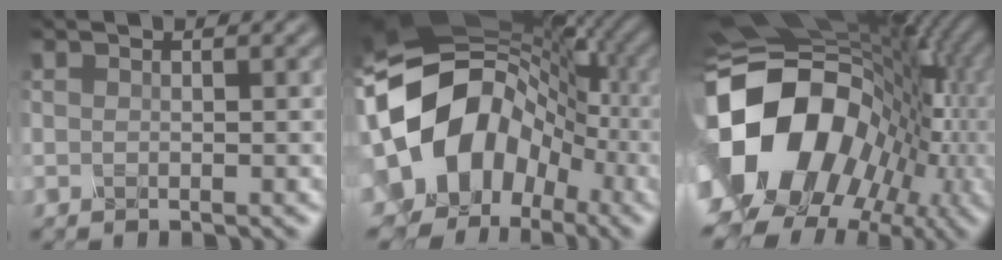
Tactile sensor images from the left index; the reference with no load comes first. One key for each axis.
{"total": 16.9, "fx": -1.2, "fy": 12.7, "fz": 11.2, "tx": -0.184, "ty": 0.000, "tz": -0.017}
{"total": 20.2, "fx": -1.7, "fy": 15.4, "fz": 12.9, "tx": -0.263, "ty": -0.024, "tz": -0.009}